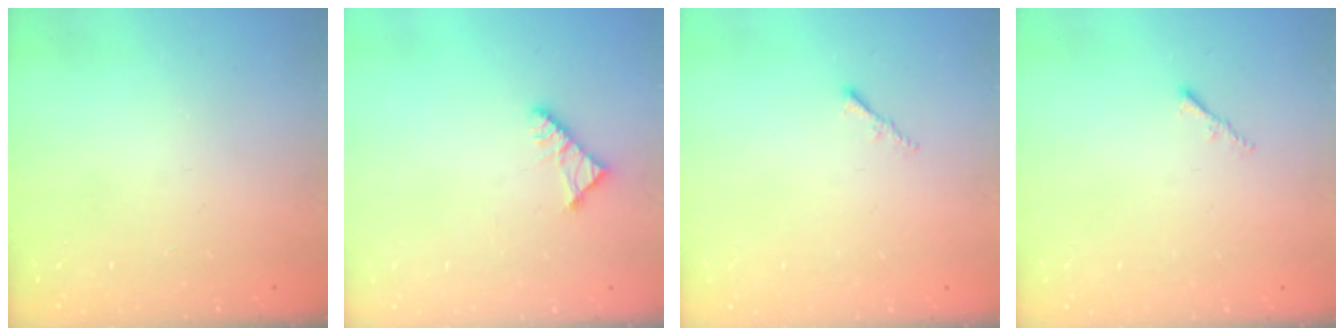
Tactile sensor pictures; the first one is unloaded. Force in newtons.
{"total": 4.4, "press": 4.4, "slide": 0.6}
{"total": 1.2, "press": 1.1, "slide": 0.4}
{"total": 1.0, "press": 1.0, "slide": 0.4}